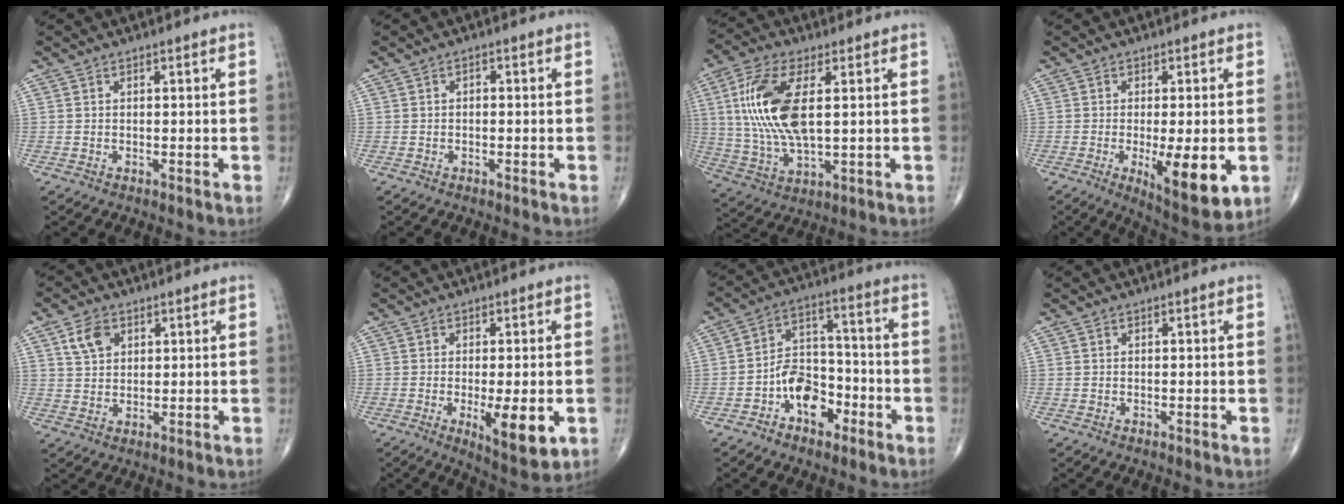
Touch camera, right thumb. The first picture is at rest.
{"total": 0.7, "force": [-0.2, 0.5, 0.4], "torque": [0.001, 0.003, -0.007]}
{"total": 15.6, "force": [2.8, 6.7, 13.8], "torque": [-0.298, -0.006, 0.057]}
{"total": 11.6, "force": [-2.9, 3.6, 10.6], "torque": [-0.151, -0.023, -0.036]}
{"total": 5.5, "force": [2.4, 3.8, 3.1], "torque": [-0.042, -0.007, 0.047]}
{"total": 9.3, "force": [-2.3, 2.8, 8.5], "torque": [-0.120, -0.022, -0.030]}
{"total": 9.9, "force": [-4.6, 6.4, 6.0], "torque": [-0.072, 0.050, -0.082]}
{"total": 0.0}